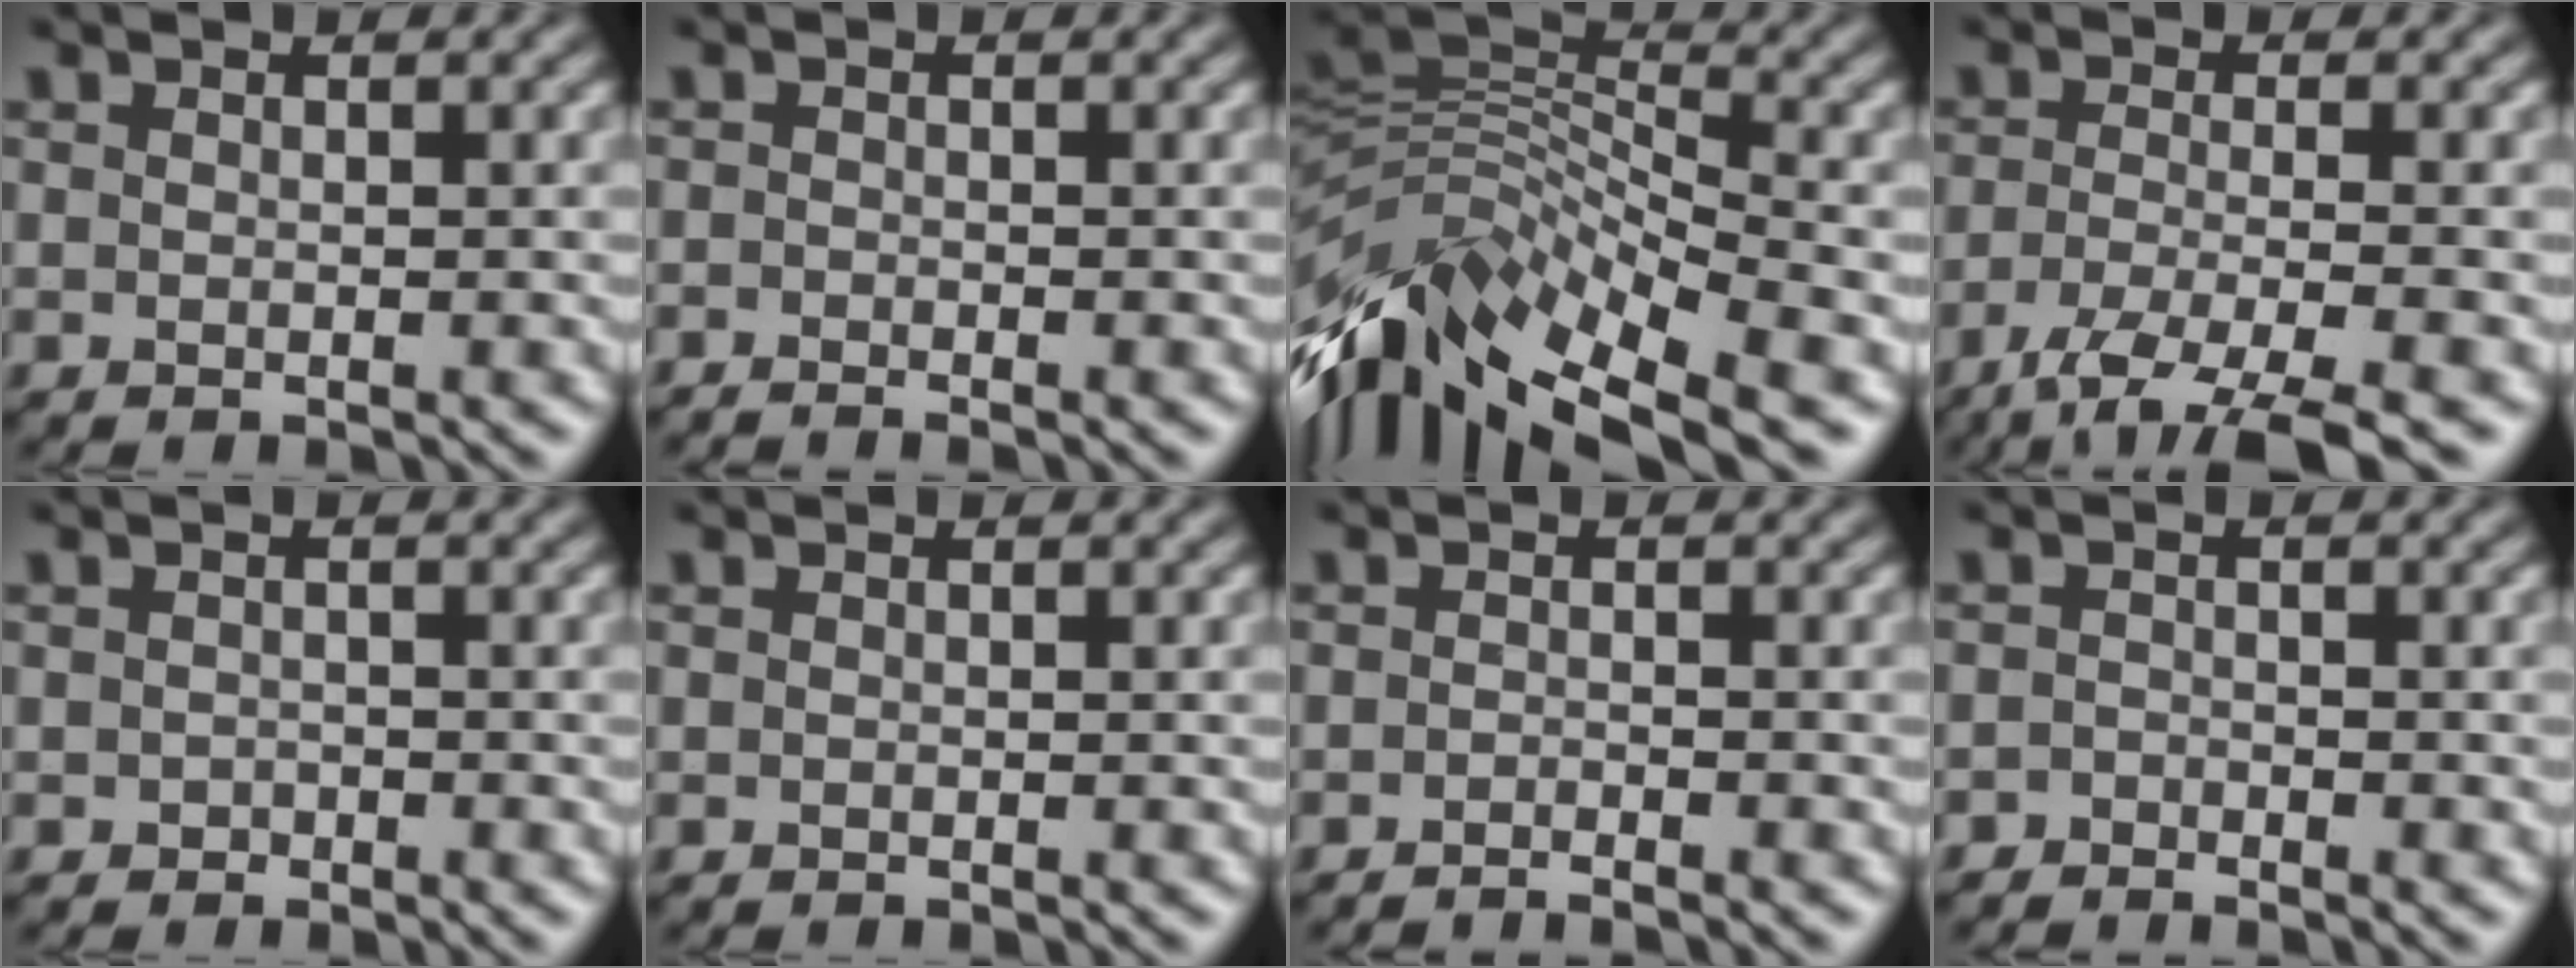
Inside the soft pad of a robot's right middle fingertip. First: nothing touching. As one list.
[{"total": 1.3, "force": [-1.2, 0.0, 0.5], "torque": [-0.006, -0.007, -0.026]}, {"total": 11.2, "force": [-6.1, 4.4, 8.3], "torque": [-0.161, 0.016, -0.115]}, {"total": 6.4, "force": [-4.3, 1.4, 4.6], "torque": [-0.075, -0.008, -0.085]}, {"total": 0.6, "force": [-0.3, 0.5, 0.1], "torque": [0.000, -0.004, -0.005]}, {"total": 0.0}, {"total": 1.3, "force": [-1.1, 0.1, 0.6], "torque": [-0.001, -0.002, -0.025]}, {"total": 1.3, "force": [-1.3, 0.2, 0.0], "torque": [0.004, -0.003, -0.029]}]